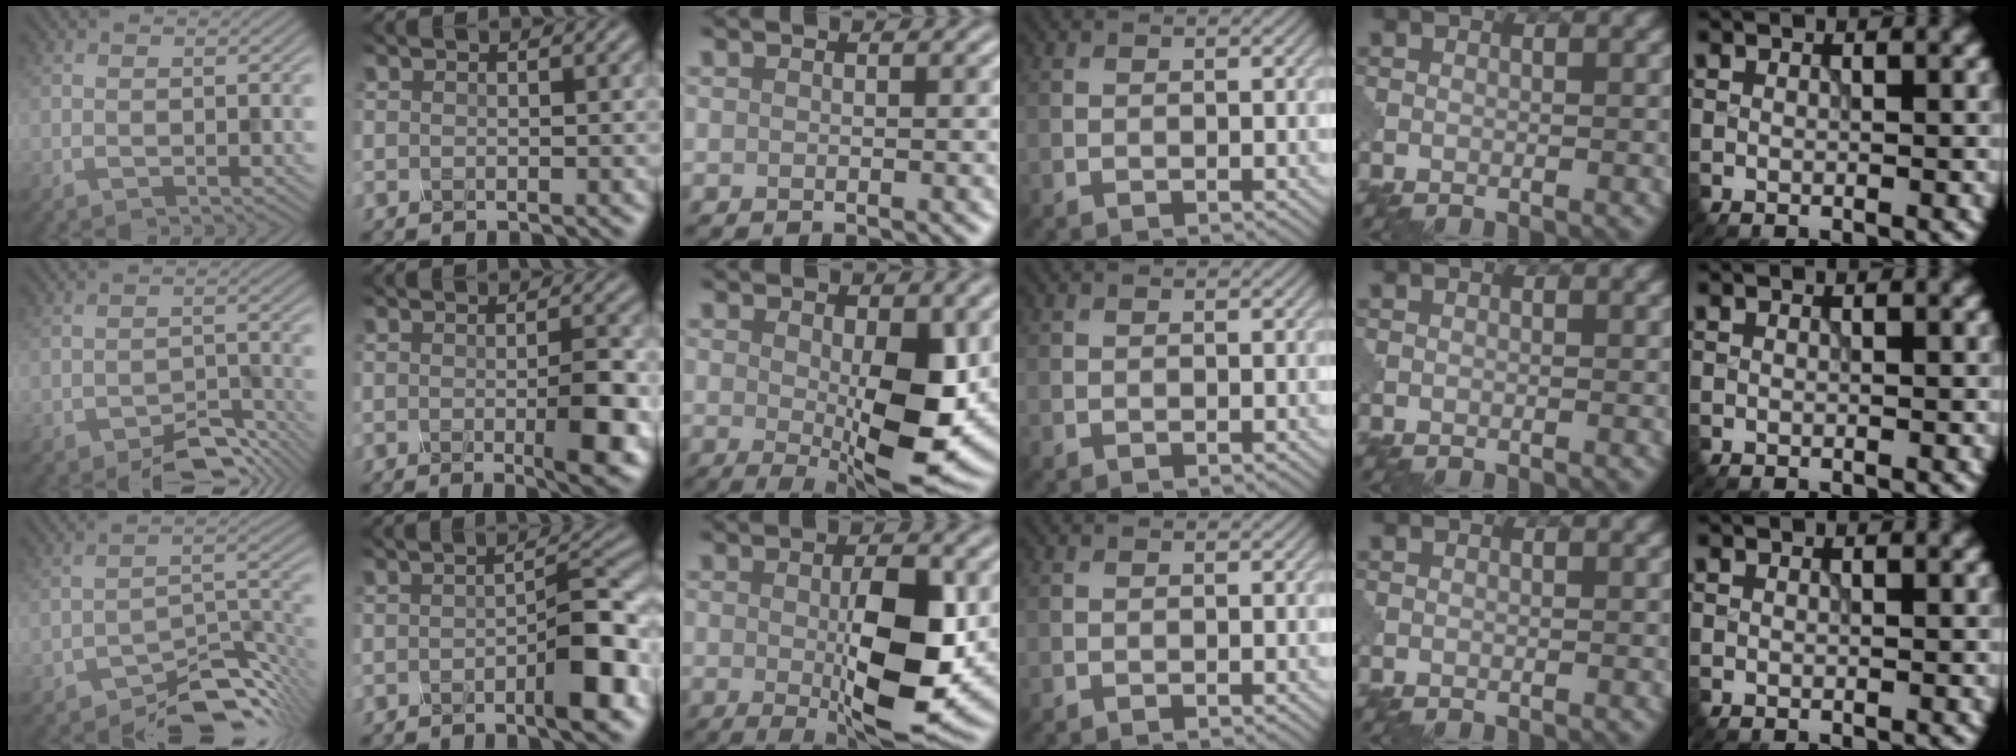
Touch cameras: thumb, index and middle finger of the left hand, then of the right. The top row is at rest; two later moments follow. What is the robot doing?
{"motion": "press", "object": "mechanical pencil"}